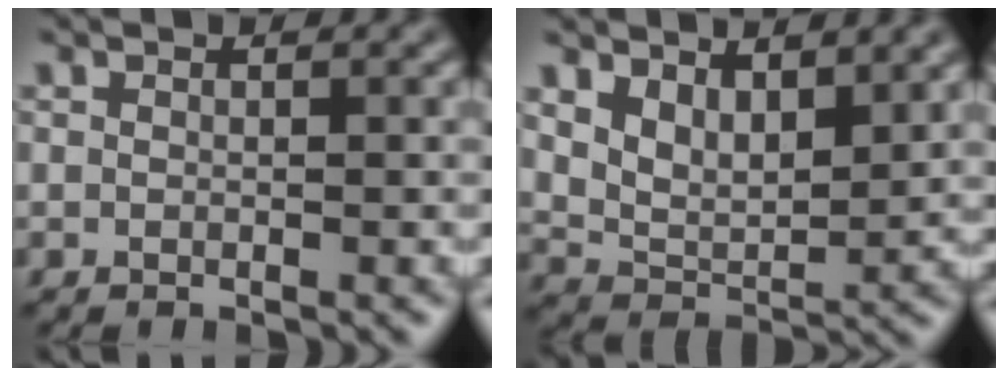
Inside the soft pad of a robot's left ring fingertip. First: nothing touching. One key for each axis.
{"total": 4.6, "fx": 2.5, "fy": 2.4, "fz": 3.1, "tx": -0.066, "ty": -0.016, "tz": 0.050}